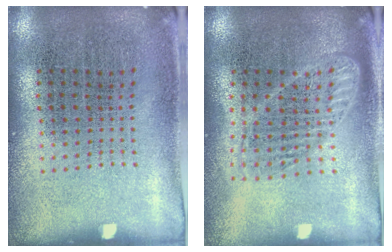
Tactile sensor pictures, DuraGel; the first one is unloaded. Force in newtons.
{"total": 1.8, "press": 1.6, "slide": 0.9}